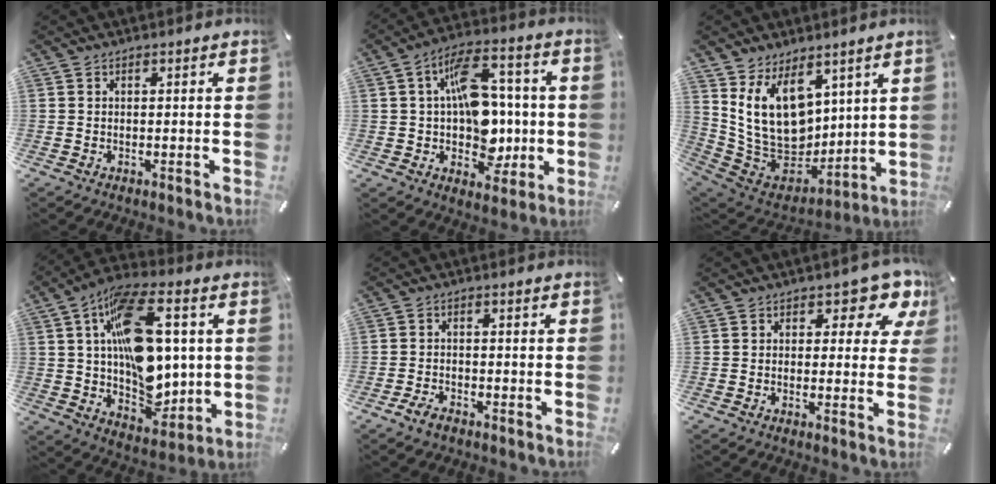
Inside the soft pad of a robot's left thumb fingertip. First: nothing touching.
{"total": 15.8, "force": [1.3, 10.9, 11.4], "torque": [-0.169, 0.001, 0.028]}
{"total": 16.1, "force": [6.4, 11.5, 9.2], "torque": [-0.187, -0.048, 0.129]}
{"total": 21.1, "force": [3.6, 13.3, 16.0], "torque": [-0.264, -0.008, 0.066]}
{"total": 3.0, "force": [-2.1, 1.6, 1.4], "torque": [-0.030, 0.010, -0.043]}
{"total": 7.3, "force": [4.0, 4.0, 4.6], "torque": [-0.047, -0.026, 0.060]}